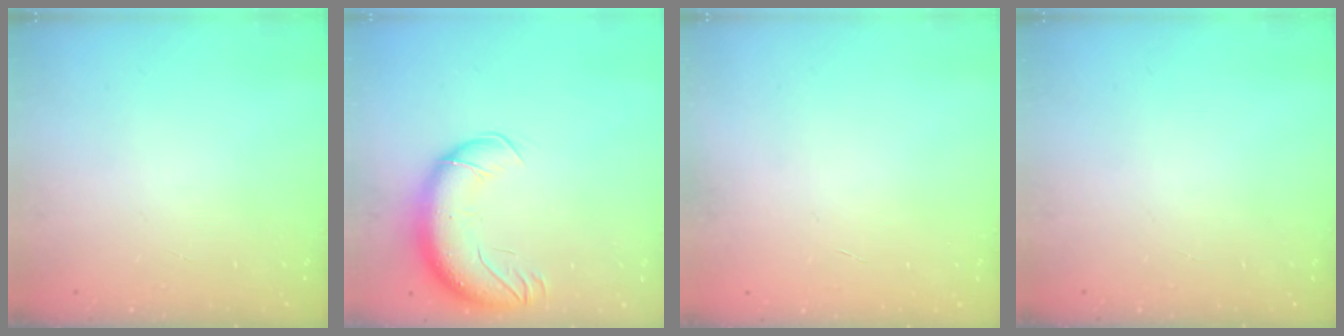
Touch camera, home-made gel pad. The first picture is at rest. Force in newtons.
{"total": 16.6, "press": 16.1, "slide": 4.1}
{"total": 0.0}
{"total": 0.0}